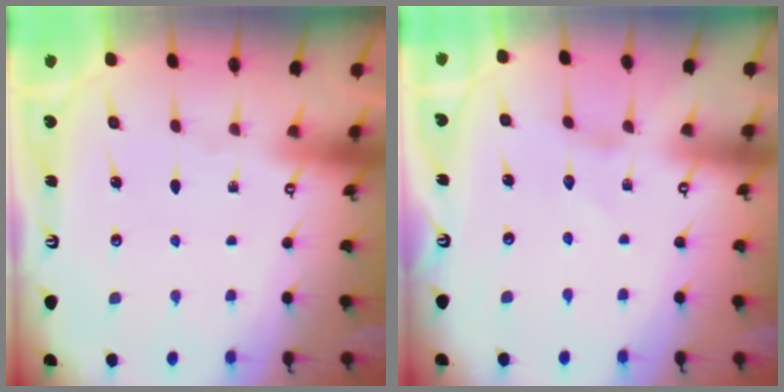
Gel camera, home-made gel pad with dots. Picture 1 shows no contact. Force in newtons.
{"total": 0.0}